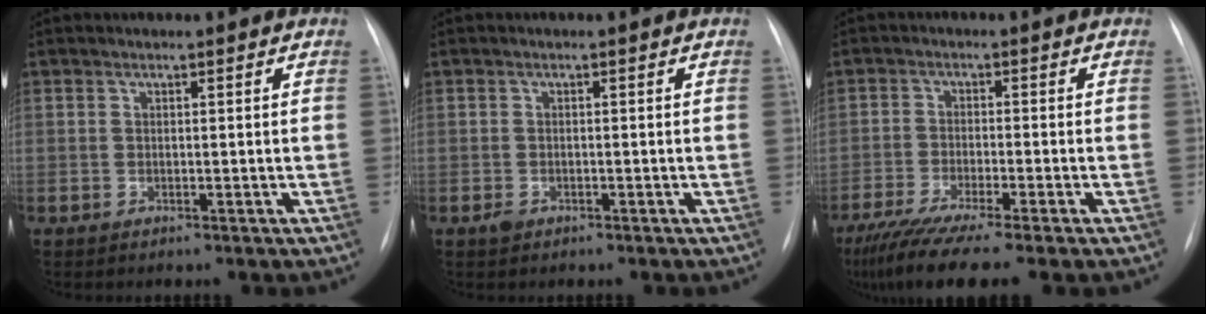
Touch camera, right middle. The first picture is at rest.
{"total": 1.0, "force": [-0.6, 0.7, 0.4], "torque": [-0.007, 0.002, -0.009]}
{"total": 11.2, "force": [-8.7, 0.1, 7.0], "torque": [-0.121, -0.031, -0.142]}